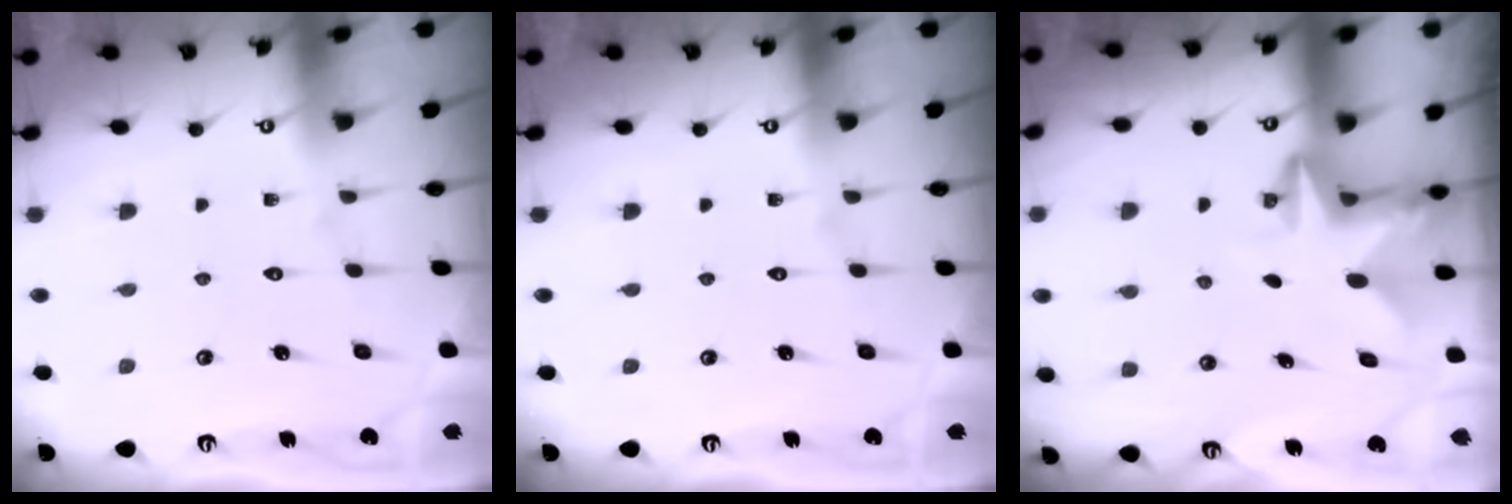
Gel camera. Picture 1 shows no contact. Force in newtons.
{"total": 0.0}
{"total": 2.7, "press": 2.6, "slide": 0.5}